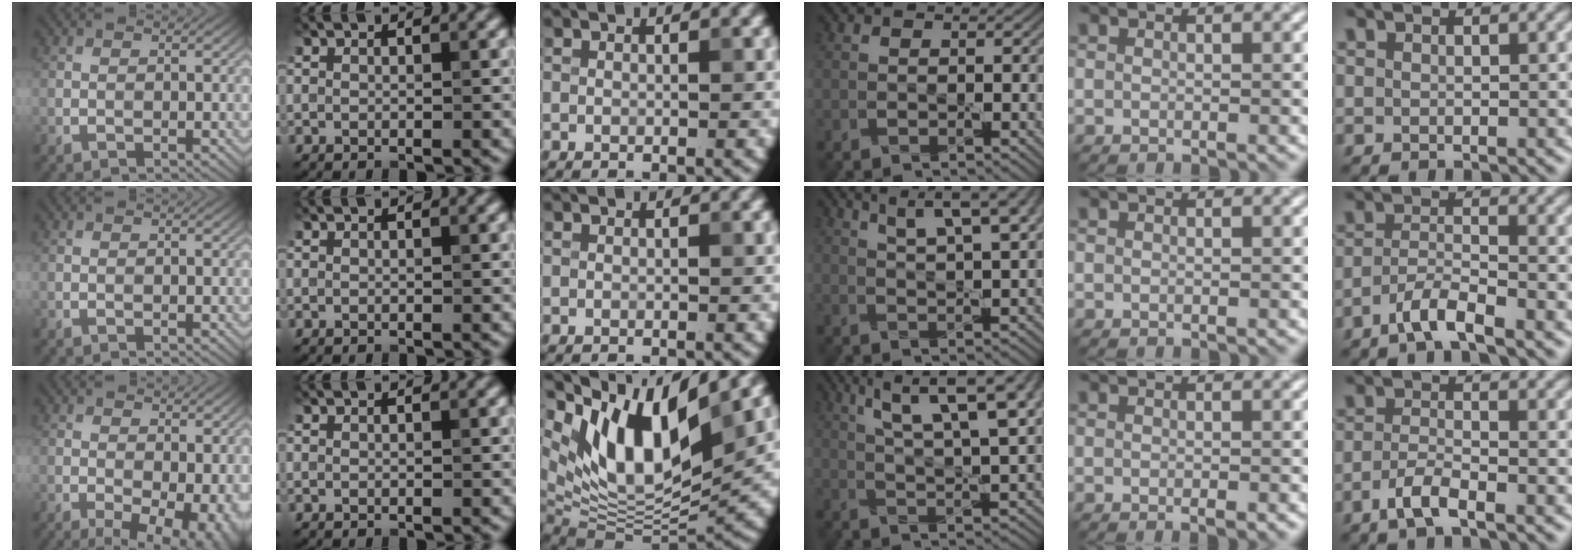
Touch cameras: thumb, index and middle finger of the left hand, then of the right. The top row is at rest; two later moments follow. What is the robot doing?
{"motion": "pour", "object": "sugar"}